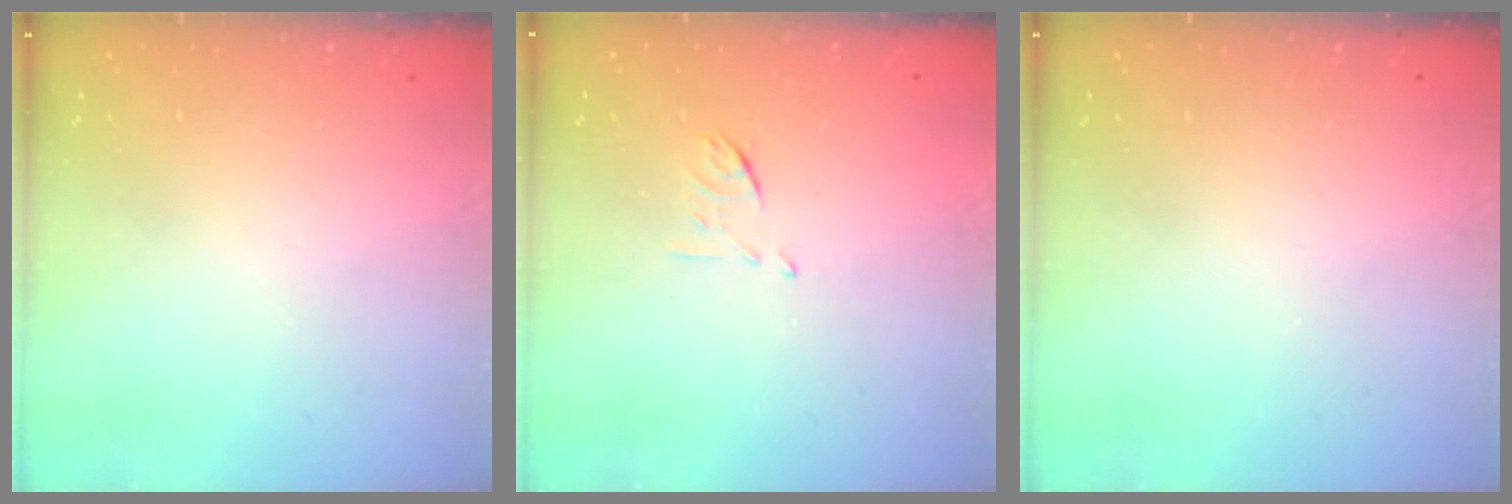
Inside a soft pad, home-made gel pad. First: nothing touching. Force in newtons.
{"total": 6.1, "press": 6.0, "slide": 1.1}
{"total": 0.0}